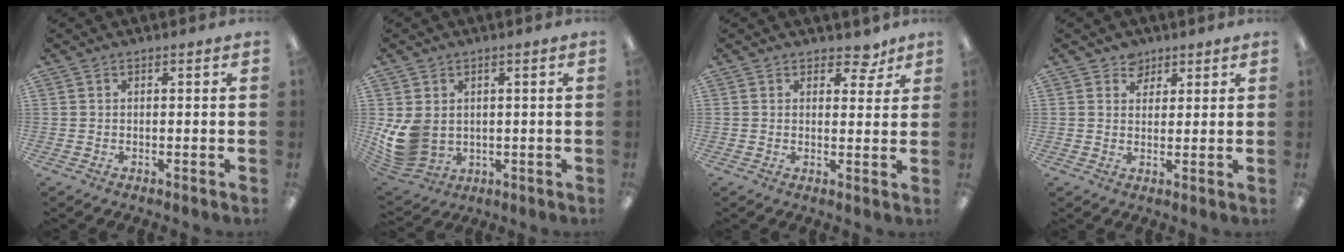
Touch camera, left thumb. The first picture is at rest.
{"total": 9.9, "force": [0.5, 8.1, 5.8], "torque": [-0.136, -0.010, 0.011]}
{"total": 3.3, "force": [2.5, 1.9, 1.1], "torque": [-0.001, -0.009, 0.041]}
{"total": 3.9, "force": [2.7, 2.7, 0.4], "torque": [0.006, -0.011, 0.047]}